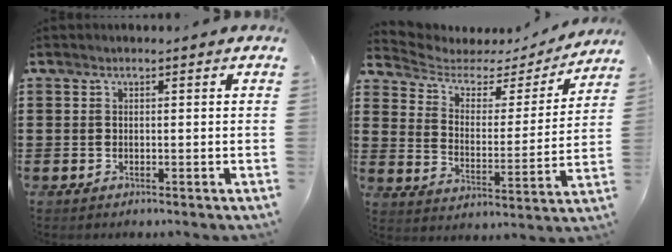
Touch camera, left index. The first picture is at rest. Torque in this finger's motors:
{"motor_torque": [0.32, 0.26, -0.01, 0.00]}